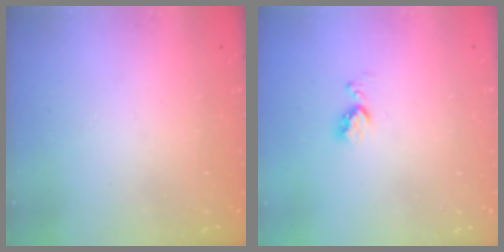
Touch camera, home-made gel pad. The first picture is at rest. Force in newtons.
{"total": 4.9, "press": 4.9, "slide": 0.5}